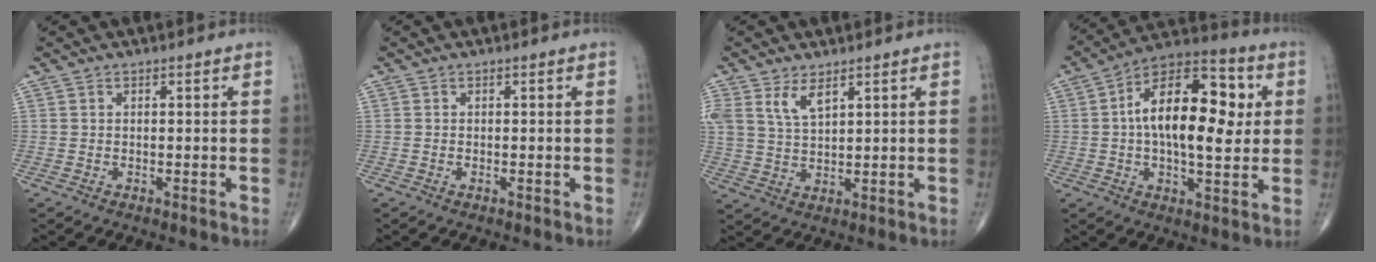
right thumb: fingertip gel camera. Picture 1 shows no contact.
{"total": 0.0}
{"total": 5.9, "force": [3.5, 2.6, 4.0], "torque": [-0.077, -0.014, 0.076]}
{"total": 19.6, "force": [2.6, 9.7, 16.9], "torque": [-0.246, 0.024, 0.032]}